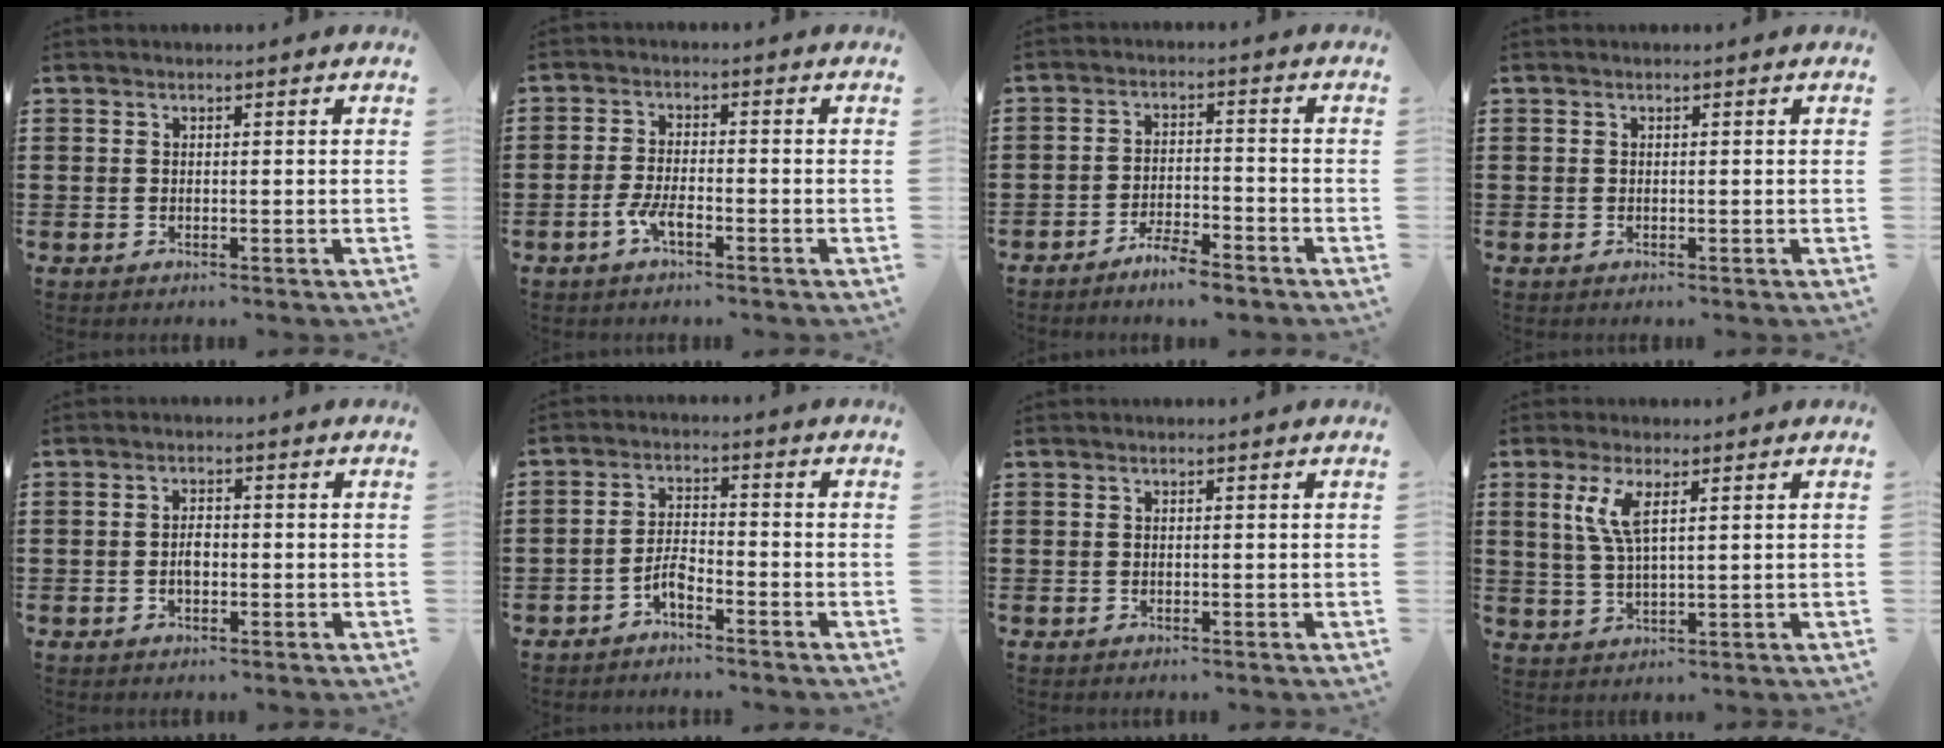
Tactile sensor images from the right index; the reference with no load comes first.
{"total": 3.7, "force": [-2.0, 1.0, 2.9], "torque": [-0.069, -0.004, -0.043]}
{"total": 4.4, "force": [-4.1, 0.4, 1.4], "torque": [-0.034, 0.004, -0.083]}
{"total": 0.0}
{"total": 2.2, "force": [-0.4, 1.1, 1.9], "torque": [-0.036, 0.003, -0.008]}
{"total": 3.4, "force": [-2.4, 1.2, 2.1], "torque": [-0.055, 0.004, -0.052]}
{"total": 0.0}
{"total": 5.3, "force": [2.1, 1.5, 4.6], "torque": [-0.099, 0.006, 0.035]}